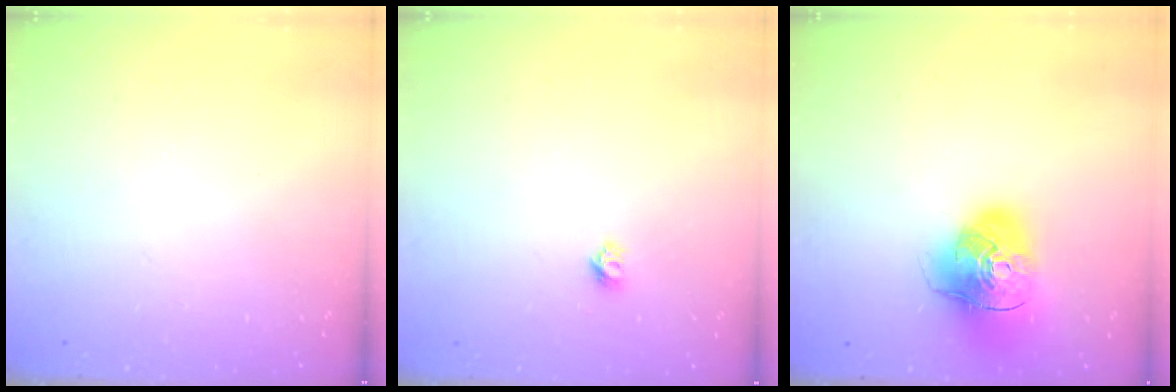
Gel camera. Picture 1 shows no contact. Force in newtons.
{"total": 3.7, "press": 3.7, "slide": 0.2}
{"total": 13.7, "press": 13.6, "slide": 1.7}